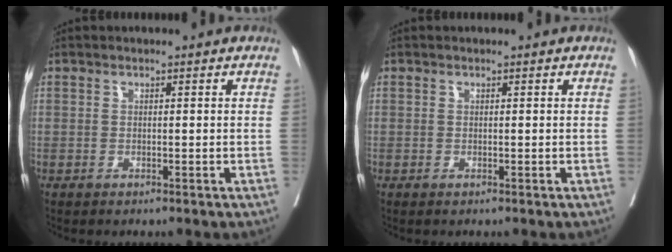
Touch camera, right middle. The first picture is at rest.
{"total": 0.0}